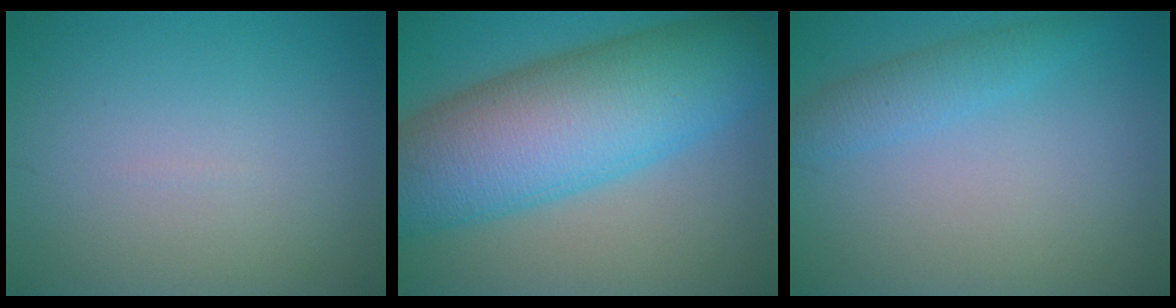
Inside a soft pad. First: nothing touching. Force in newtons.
{"total": 13.4, "press": 13.4, "slide": 0.1}
{"total": 2.3, "press": 2.3, "slide": 0.0}